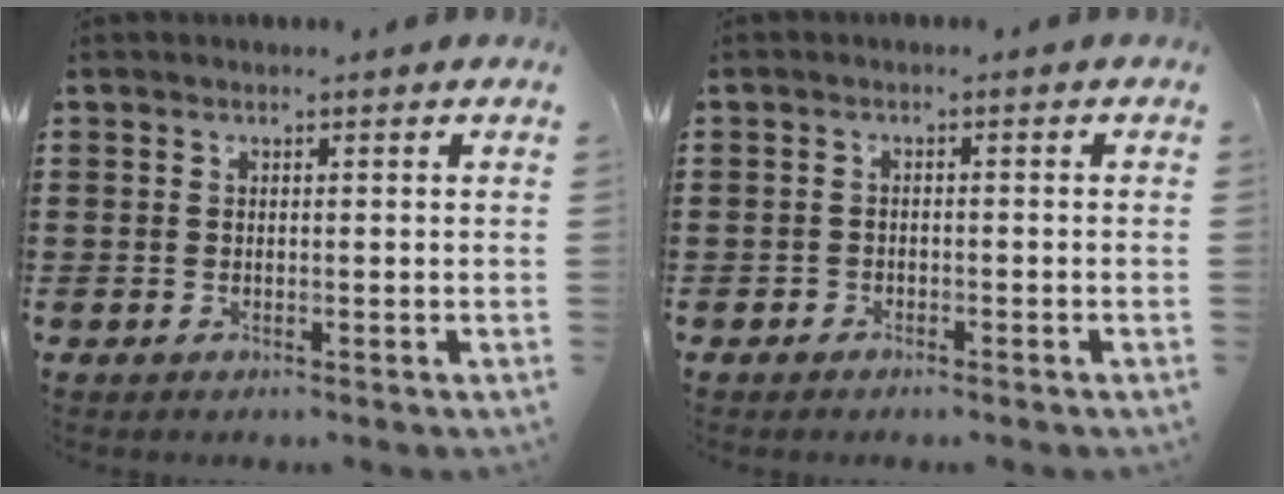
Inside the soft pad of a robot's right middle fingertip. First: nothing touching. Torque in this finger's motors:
{"motor_torque": [0.46, 0.65, -0.04, -0.01]}